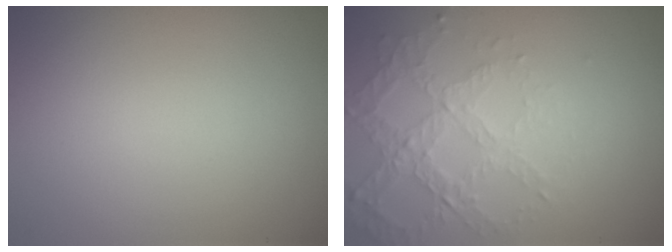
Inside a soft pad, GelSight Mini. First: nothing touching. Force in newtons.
{"total": 4.3, "press": 3.2, "slide": 2.9}